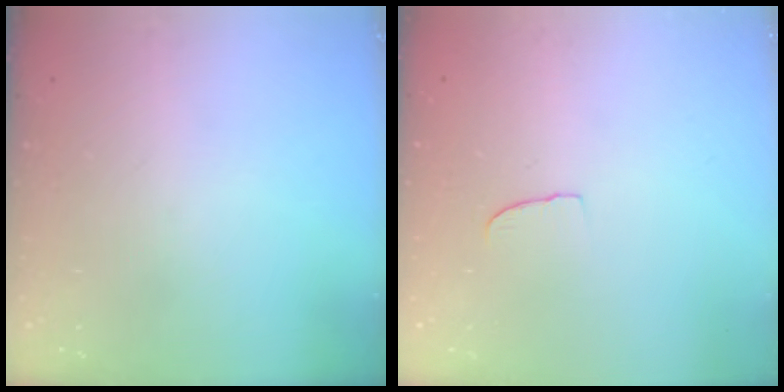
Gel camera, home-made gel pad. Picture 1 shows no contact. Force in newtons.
{"total": 3.3, "press": 3.3, "slide": 0.3}